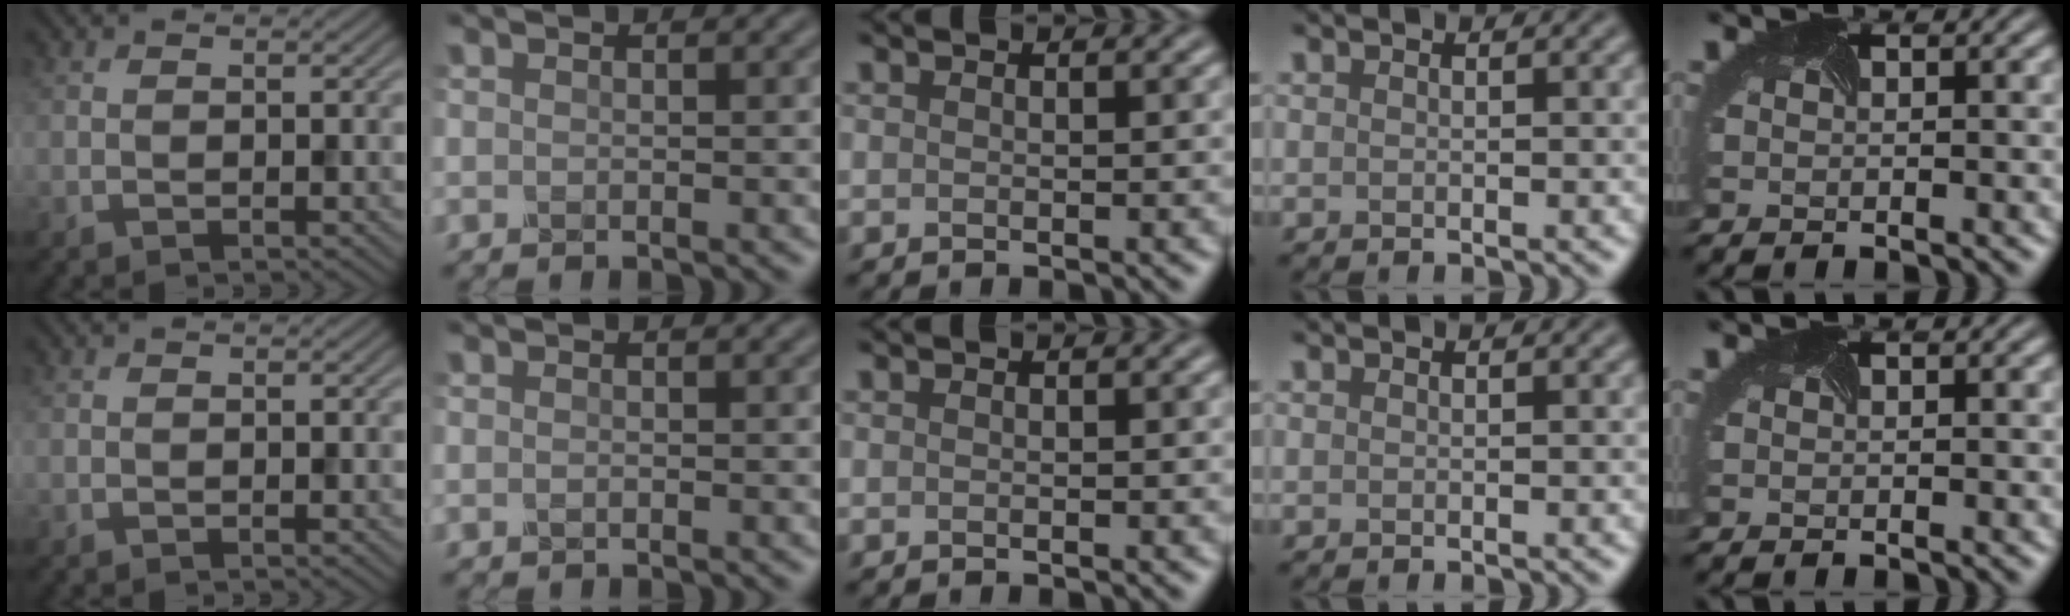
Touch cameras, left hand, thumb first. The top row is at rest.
{}